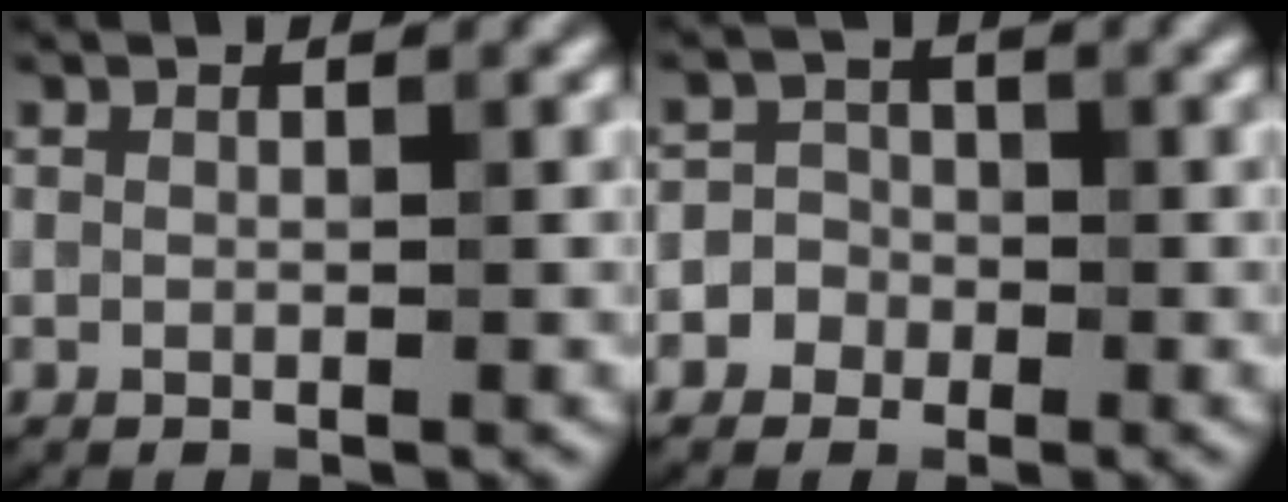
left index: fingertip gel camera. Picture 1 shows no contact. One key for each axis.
{"total": 3.5, "fx": -1.5, "fy": 3.2, "fz": 0.3, "tx": 0.030, "ty": 0.016, "tz": -0.043}